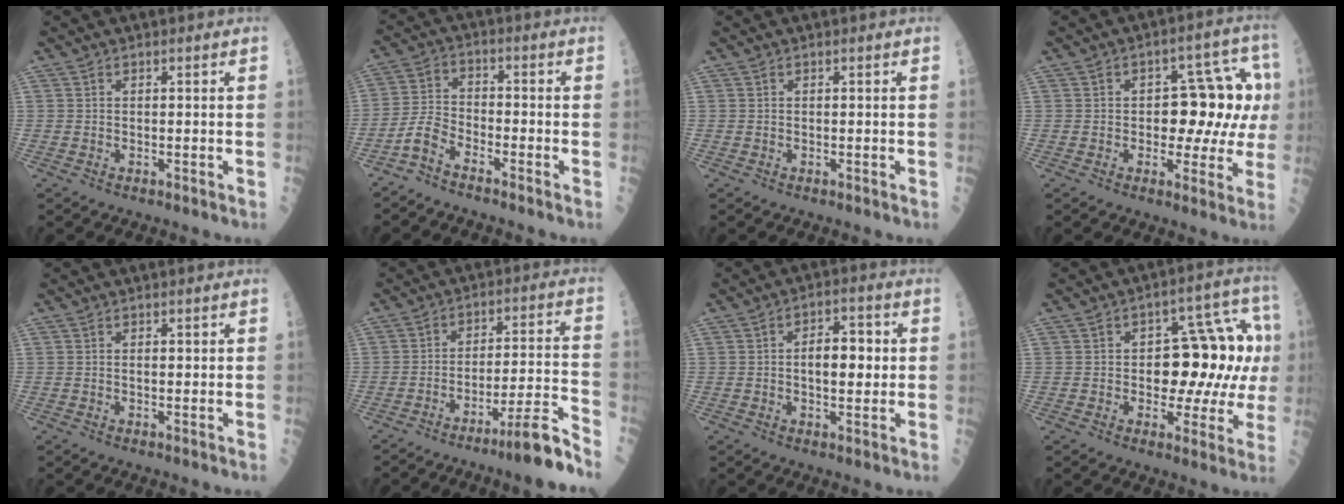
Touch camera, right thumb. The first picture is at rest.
{"total": 4.8, "force": [-3.7, 1.3, 2.8], "torque": [-0.069, 0.026, -0.081]}
{"total": 0.0}
{"total": 12.8, "force": [0.6, 7.1, 10.6], "torque": [-0.082, 0.035, 0.006]}
{"total": 0.7, "force": [0.2, 0.3, 0.6], "torque": [-0.006, 0.000, 0.003]}
{"total": 9.9, "force": [-7.2, 0.2, 6.7], "torque": [-0.100, 0.058, -0.115]}
{"total": 7.4, "force": [0.5, 3.8, 6.4], "torque": [-0.073, 0.009, 0.003]}
{"total": 15.8, "force": [0.7, 8.5, 13.3], "torque": [-0.125, 0.038, 0.012]}